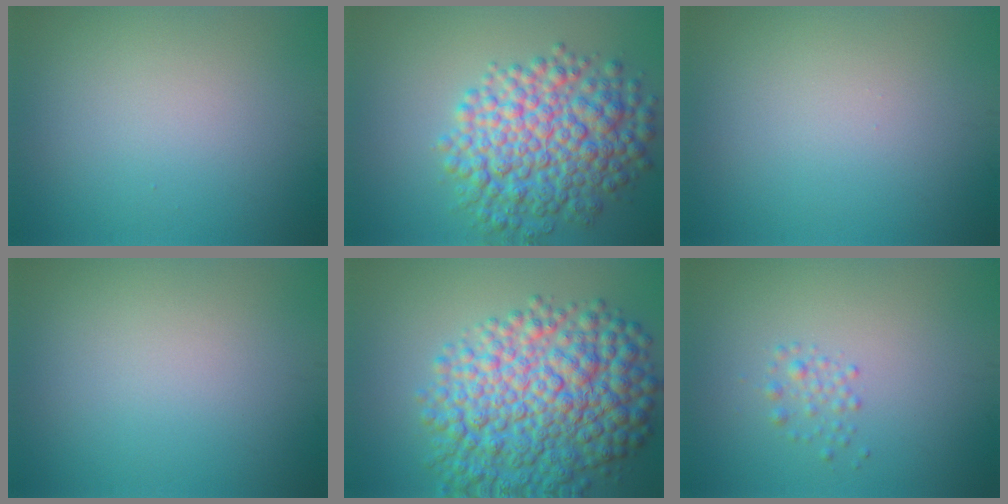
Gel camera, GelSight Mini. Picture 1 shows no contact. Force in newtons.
{"total": 8.9, "press": 8.9, "slide": 0.1}
{"total": 0.0}
{"total": 0.0}
{"total": 11.5, "press": 11.4, "slide": 0.2}
{"total": 1.2, "press": 1.2, "slide": 0.0}